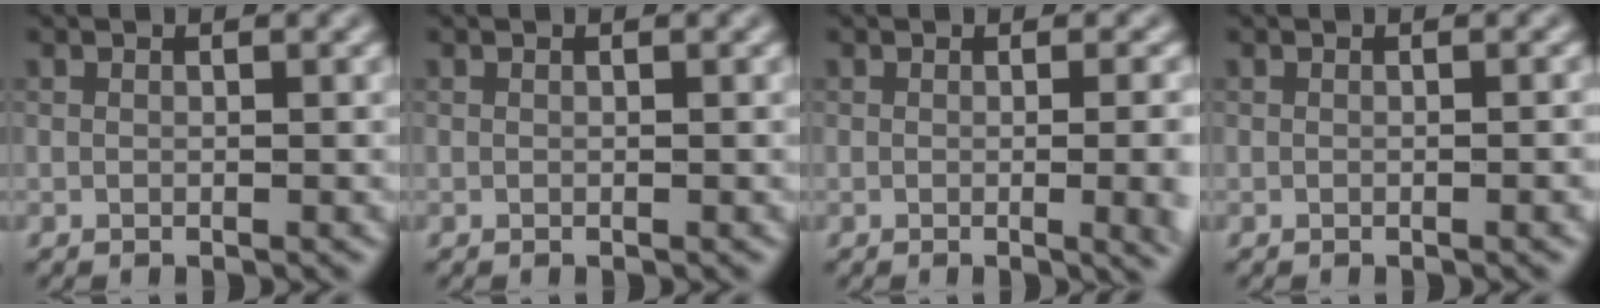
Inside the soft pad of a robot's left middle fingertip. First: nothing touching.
{"total": 0.0}
{"total": 6.8, "force": [-0.7, 3.3, 5.9], "torque": [-0.016, 0.016, 0.007]}
{"total": 1.5, "force": [-0.3, 0.6, 1.3], "torque": [-0.007, 0.012, -0.007]}